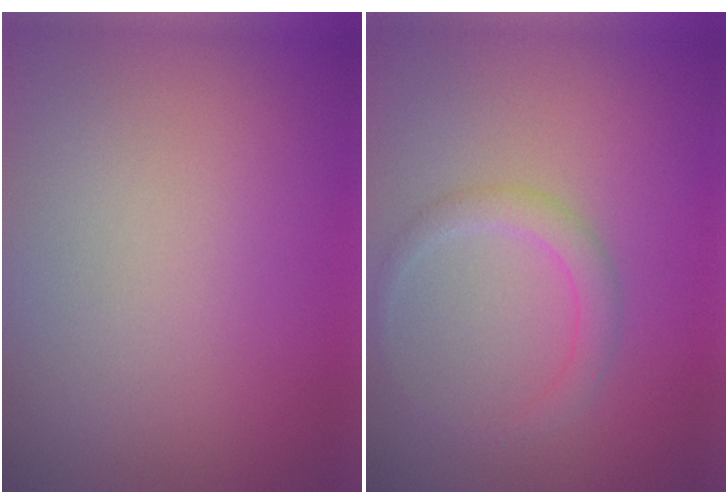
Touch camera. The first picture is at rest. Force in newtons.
{"total": 2.0, "press": 2.0, "slide": 0.2}